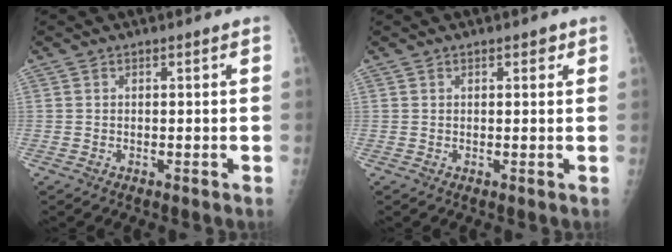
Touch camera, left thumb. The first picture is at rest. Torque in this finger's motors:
{"motor_torque": [-0.33, -0.18, -0.14, -0.20, 0.03]}